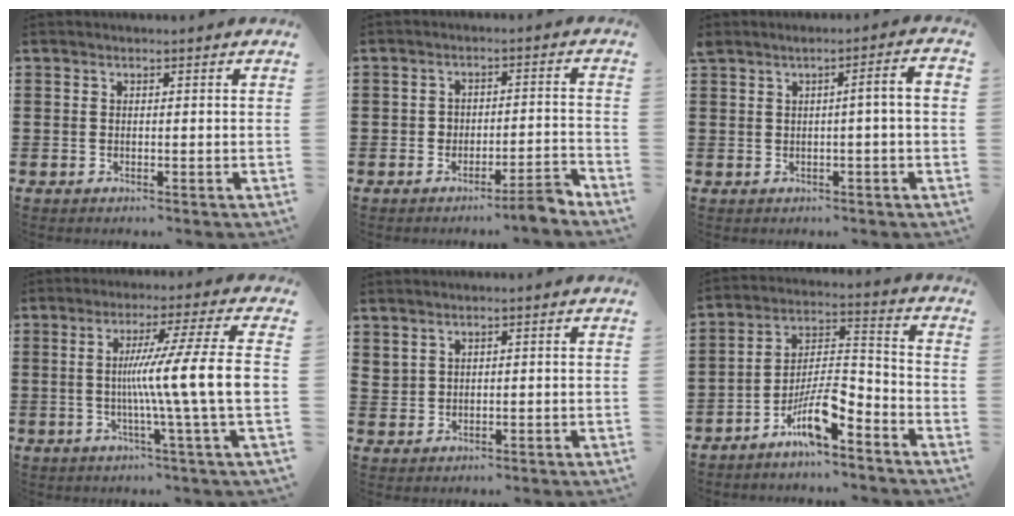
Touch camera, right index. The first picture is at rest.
{"total": 3.9, "force": [-3.6, 0.3, 1.3], "torque": [-0.023, 0.002, -0.072]}
{"total": 2.8, "force": [-0.3, -0.3, 2.8], "torque": [-0.047, -0.003, -0.008]}
{"total": 12.1, "force": [-0.6, -1.1, 12.0], "torque": [-0.213, -0.015, -0.023]}
{"total": 1.6, "force": [1.3, 0.9, 0.2], "torque": [-0.009, 0.002, 0.026]}
{"total": 9.2, "force": [-6.5, 2.2, 6.1], "torque": [-0.129, 0.000, -0.125]}